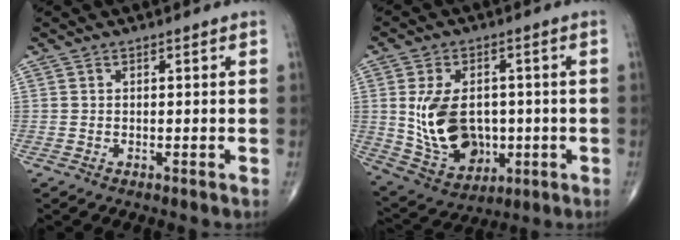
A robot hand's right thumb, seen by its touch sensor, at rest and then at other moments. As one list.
[{"total": 14.5, "force": [-0.3, 10.1, 10.3], "torque": [-0.158, 0.000, 0.018]}]